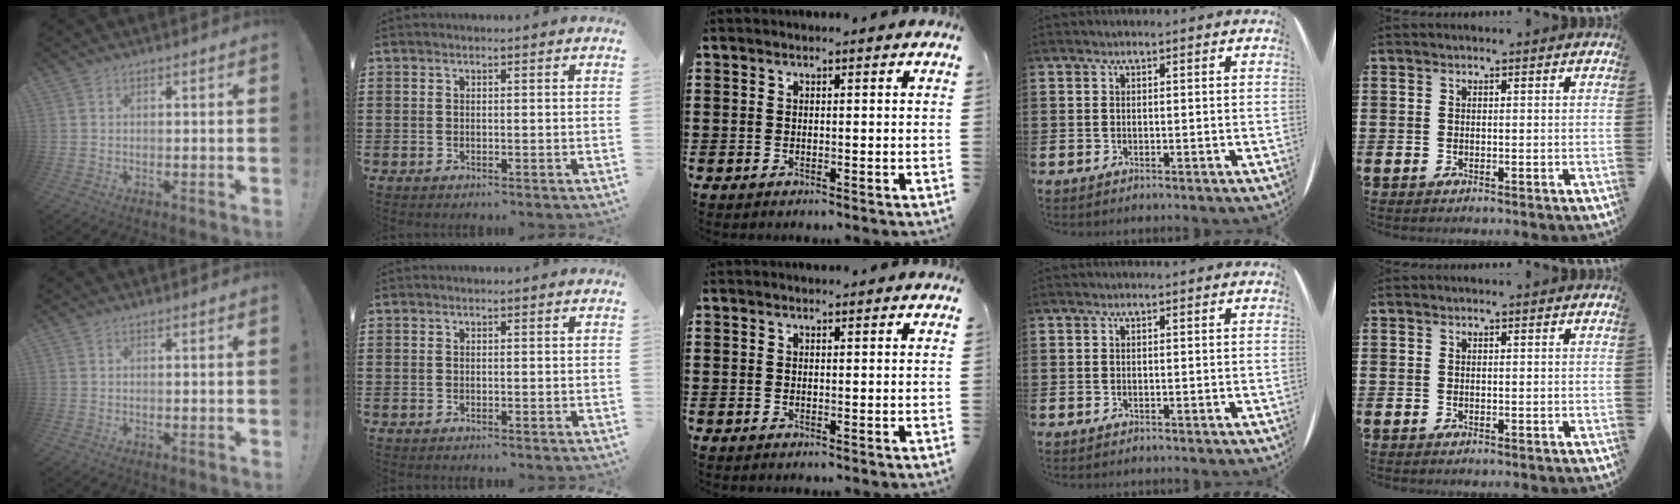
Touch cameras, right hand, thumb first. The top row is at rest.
{}